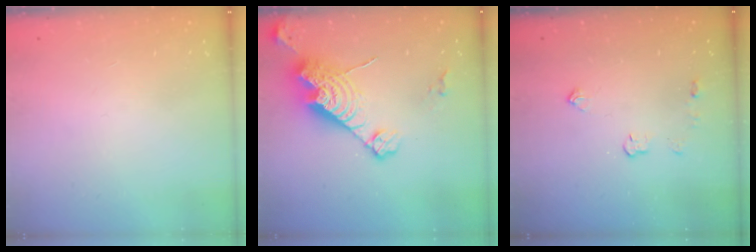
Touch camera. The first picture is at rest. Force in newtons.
{"total": 17.1, "press": 17.0, "slide": 1.7}
{"total": 4.2, "press": 4.2, "slide": 0.6}